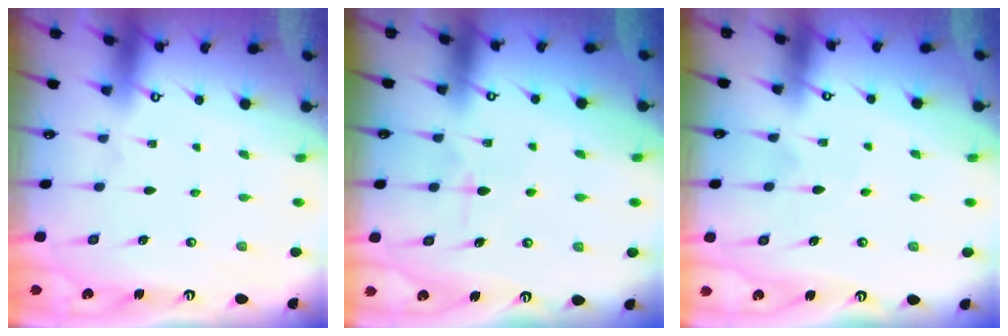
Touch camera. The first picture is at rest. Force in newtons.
{"total": 7.9, "press": 7.8, "slide": 0.6}
{"total": 5.4, "press": 5.4, "slide": 0.6}